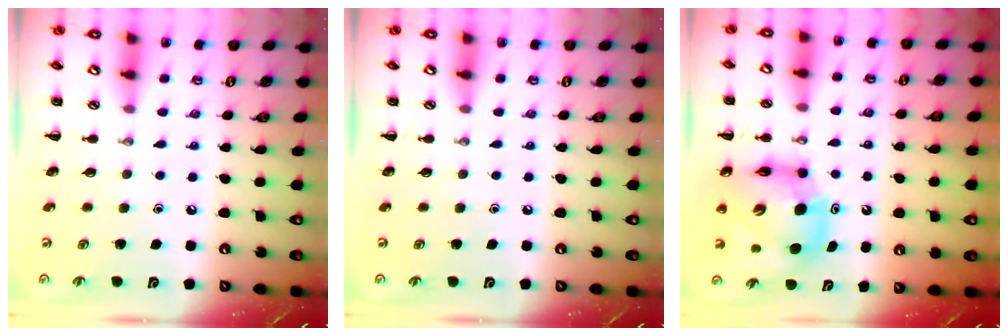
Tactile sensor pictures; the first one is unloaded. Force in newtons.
{"total": 0.0}
{"total": 12.5, "press": 12.0, "slide": 3.5}